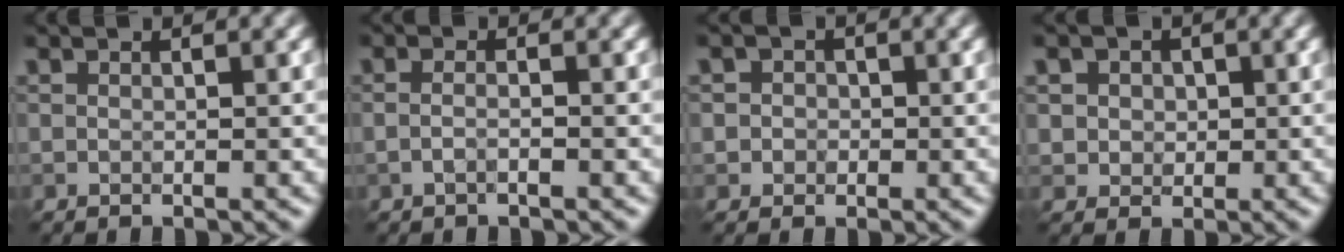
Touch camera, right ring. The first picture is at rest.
{"total": 1.1, "force": [-0.5, 0.3, 0.9], "torque": [-0.020, -0.002, -0.012]}
{"total": 2.1, "force": [0.4, 2.0, 0.6], "torque": [0.010, 0.004, -0.007]}
{"total": 3.0, "force": [1.1, 2.5, 1.3], "torque": [-0.020, 0.007, 0.014]}